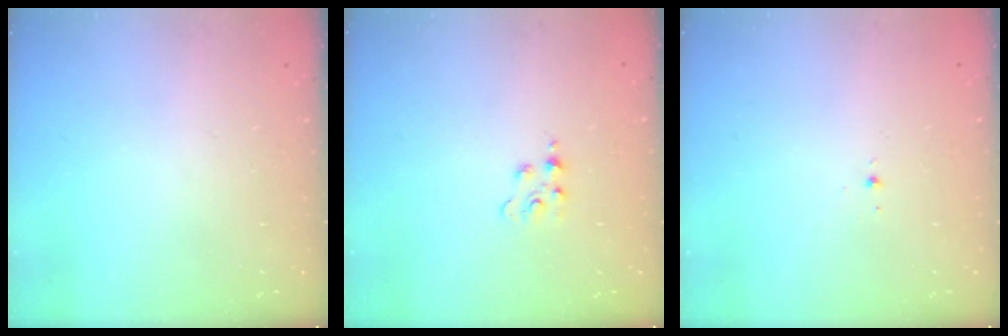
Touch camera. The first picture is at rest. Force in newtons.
{"total": 2.3, "press": 2.3, "slide": 0.5}
{"total": 2.9, "press": 2.8, "slide": 0.8}